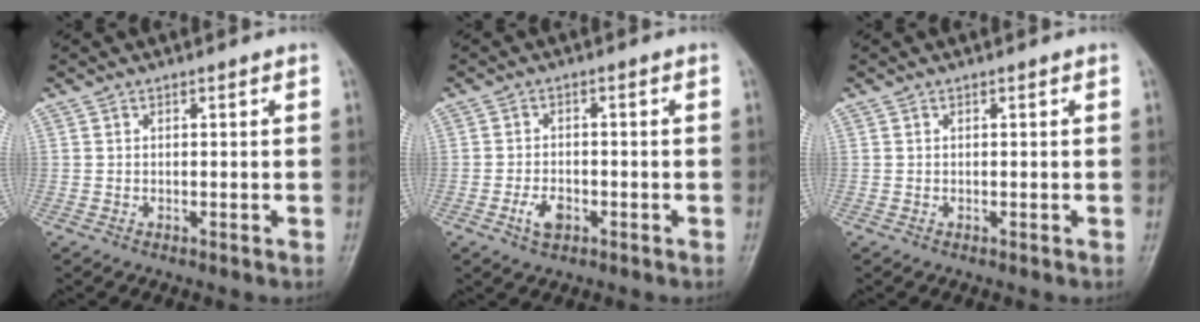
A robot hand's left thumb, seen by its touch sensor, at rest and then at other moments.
{"total": 3.8, "force": [-1.7, 2.2, 2.5], "torque": [-0.044, 0.008, -0.031]}
{"total": 0.0}